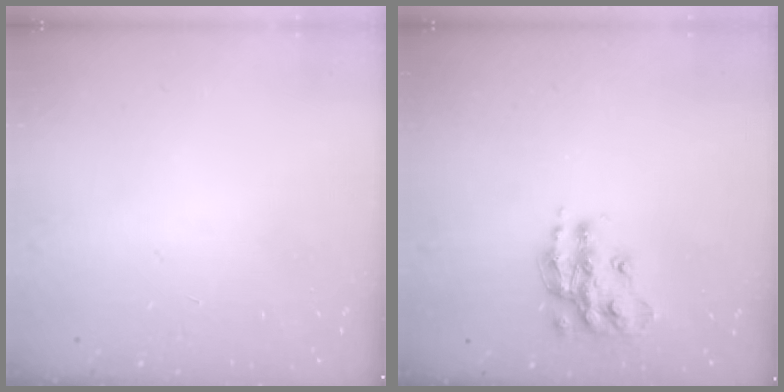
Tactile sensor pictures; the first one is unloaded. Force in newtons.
{"total": 13.4, "press": 13.4, "slide": 0.9}